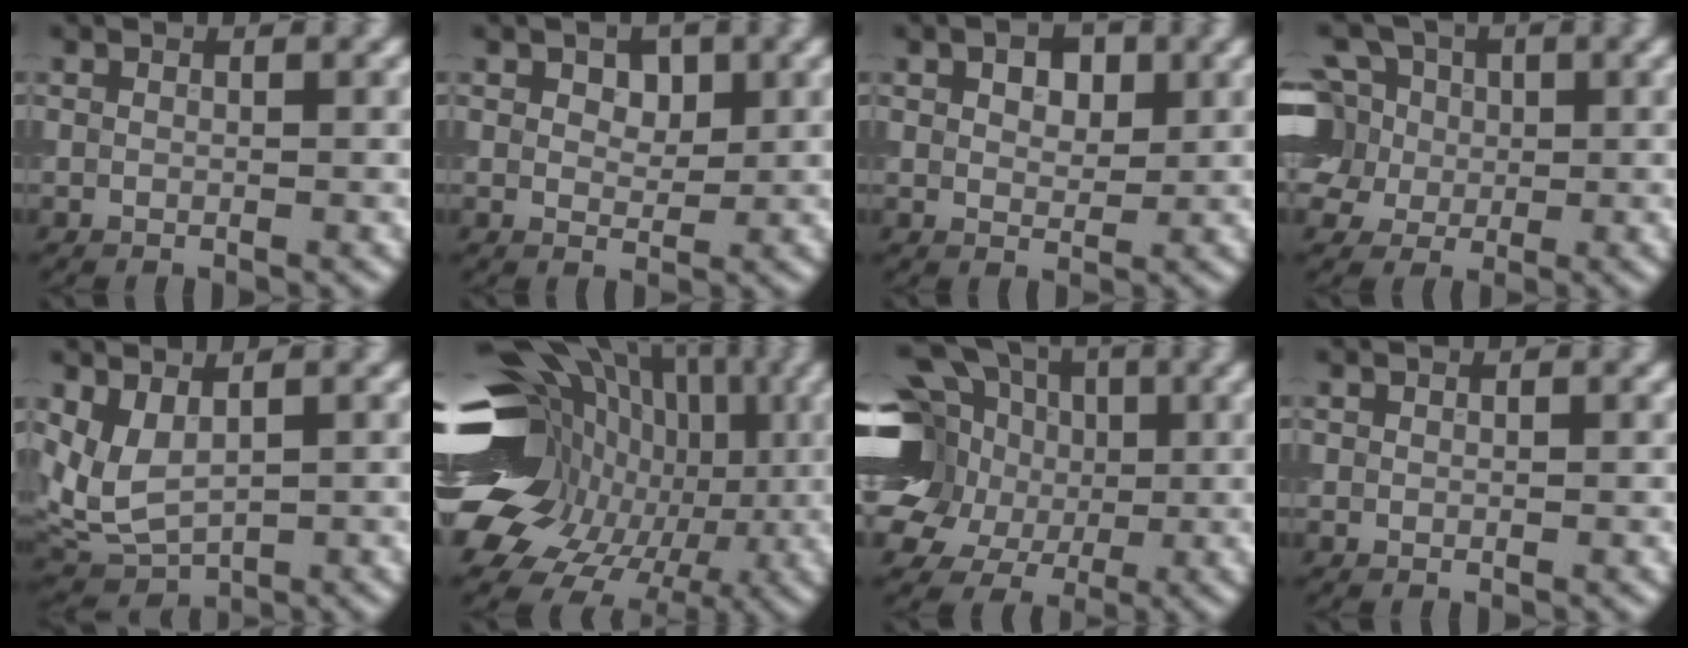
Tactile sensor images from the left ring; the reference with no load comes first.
{"total": 2.0, "force": [0.9, 1.3, 1.2], "torque": [-0.019, -0.001, 0.013]}
{"total": 3.6, "force": [1.6, 2.1, 2.4], "torque": [-0.032, 0.008, 0.019]}
{"total": 10.7, "force": [3.7, 8.4, 5.5], "torque": [-0.107, 0.035, 0.035]}
{"total": 3.6, "force": [1.1, 2.1, 2.7], "torque": [-0.068, -0.010, 0.029]}
{"total": 20.3, "force": [-1.1, 16.7, 11.5], "torque": [-0.202, 0.015, -0.034]}
{"total": 17.9, "force": [3.7, 15.0, 9.1], "torque": [-0.210, 0.036, 0.025]}
{"total": 0.0}